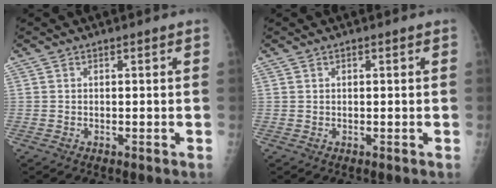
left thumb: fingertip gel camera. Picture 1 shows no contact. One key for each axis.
{"total": 0.0}